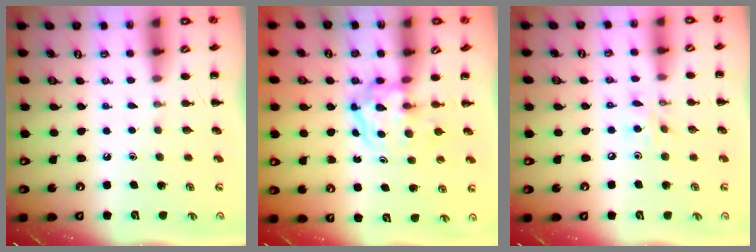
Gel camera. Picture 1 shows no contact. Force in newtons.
{"total": 3.8, "press": 3.8, "slide": 0.4}
{"total": 5.6, "press": 5.5, "slide": 0.7}